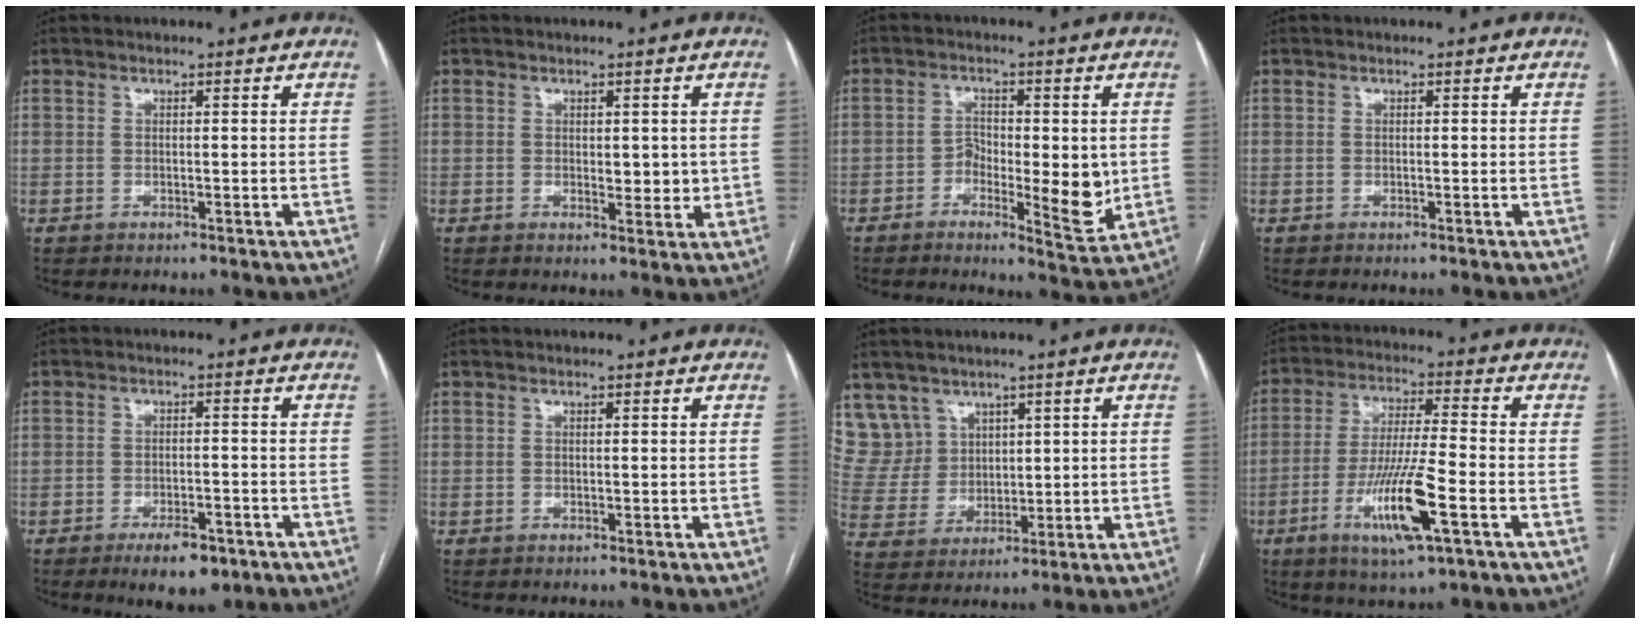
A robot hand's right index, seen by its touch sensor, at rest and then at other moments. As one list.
[{"total": 3.1, "force": [0.6, 1.9, 2.4], "torque": [-0.023, -0.005, 0.012]}, {"total": 8.3, "force": [-1.2, 3.4, 7.5], "torque": [-0.103, -0.004, -0.015]}, {"total": 0.0}, {"total": 6.9, "force": [-4.4, 2.5, 4.7], "torque": [-0.076, -0.004, -0.062]}, {"total": 0.0}, {"total": 8.6, "force": [5.8, 6.3, 0.0], "torque": [-0.004, 0.026, 0.131]}, {"total": 12.5, "force": [-4.7, 0.7, 11.5], "torque": [-0.220, -0.018, -0.083]}]